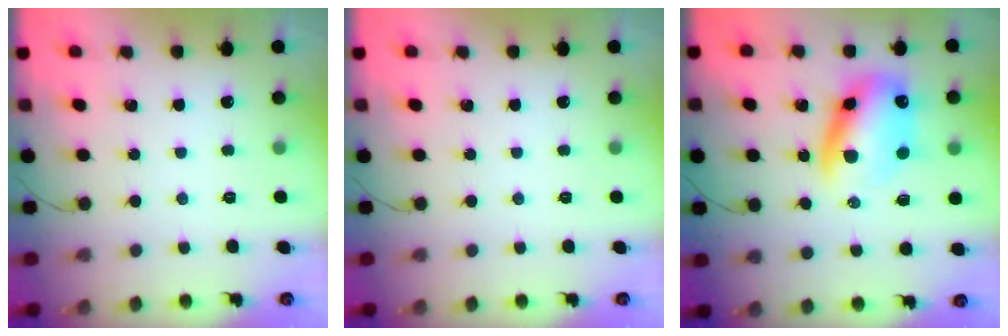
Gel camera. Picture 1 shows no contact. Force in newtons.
{"total": 0.0}
{"total": 13.5, "press": 13.1, "slide": 3.4}